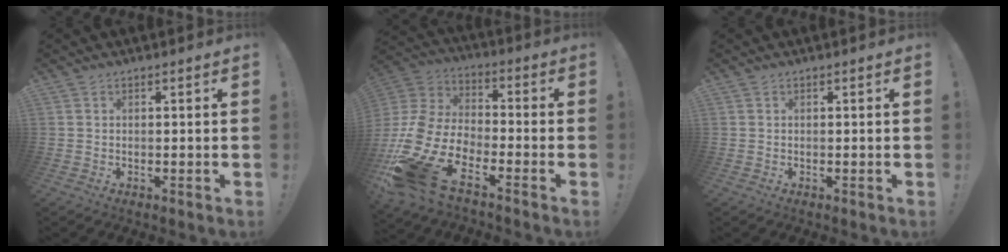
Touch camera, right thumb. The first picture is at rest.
{"total": 17.8, "force": [-11.4, 8.1, 11.1], "torque": [-0.247, 0.045, -0.196]}
{"total": 0.0}